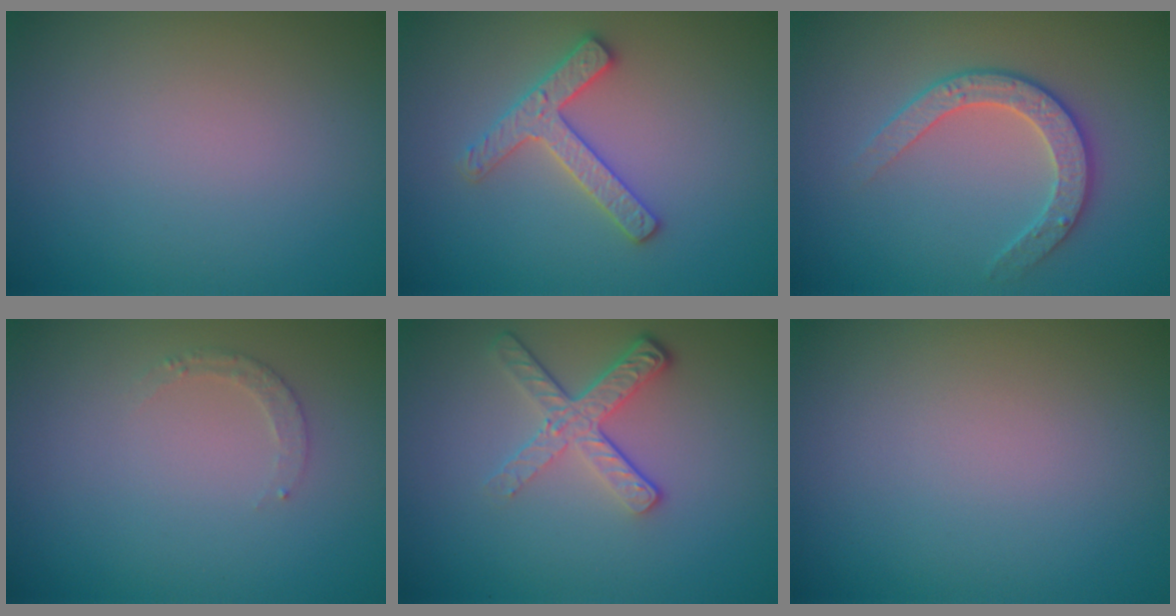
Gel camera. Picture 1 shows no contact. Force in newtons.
{"total": 2.7, "press": 2.6, "slide": 0.5}
{"total": 2.9, "press": 2.8, "slide": 0.8}
{"total": 1.3, "press": 1.2, "slide": 0.2}
{"total": 3.7, "press": 2.7, "slide": 2.5}
{"total": 0.0}